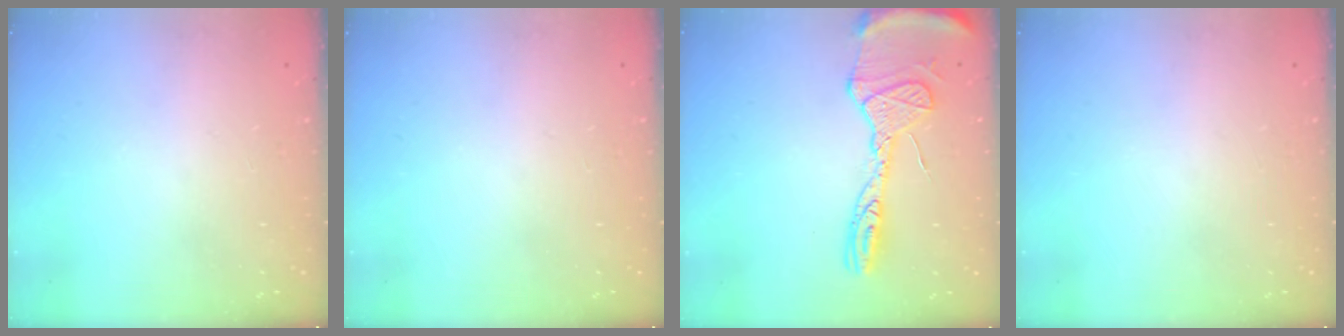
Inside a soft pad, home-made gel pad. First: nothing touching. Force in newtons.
{"total": 0.0}
{"total": 16.0, "press": 15.9, "slide": 1.6}
{"total": 0.0}